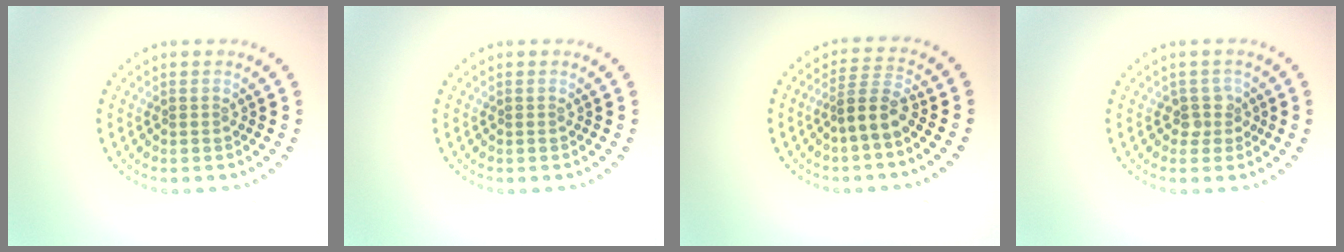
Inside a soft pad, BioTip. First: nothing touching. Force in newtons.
{"total": 0.0}
{"total": 2.8, "press": 2.3, "slide": 1.7}
{"total": 1.8, "press": 1.3, "slide": 1.2}